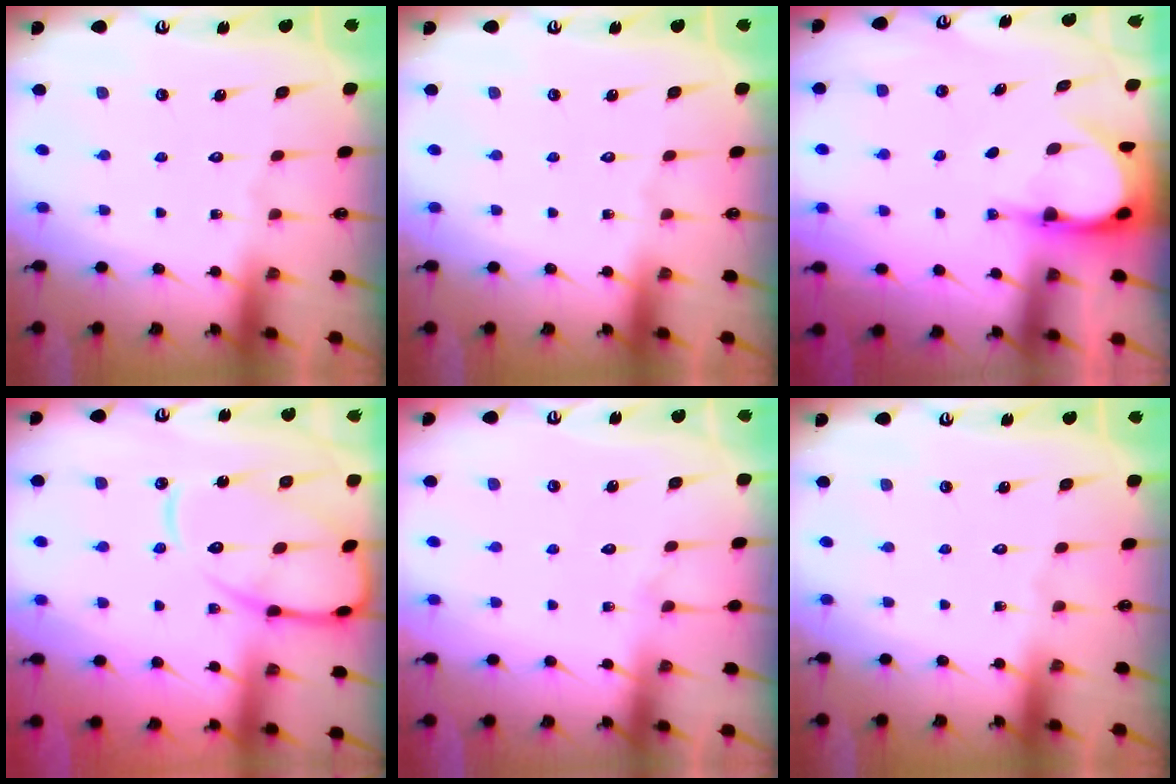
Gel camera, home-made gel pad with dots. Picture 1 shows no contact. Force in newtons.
{"total": 0.0}
{"total": 4.8, "press": 4.8, "slide": 0.1}
{"total": 13.6, "press": 13.5, "slide": 1.2}
{"total": 5.7, "press": 5.7, "slide": 0.6}
{"total": 0.0}